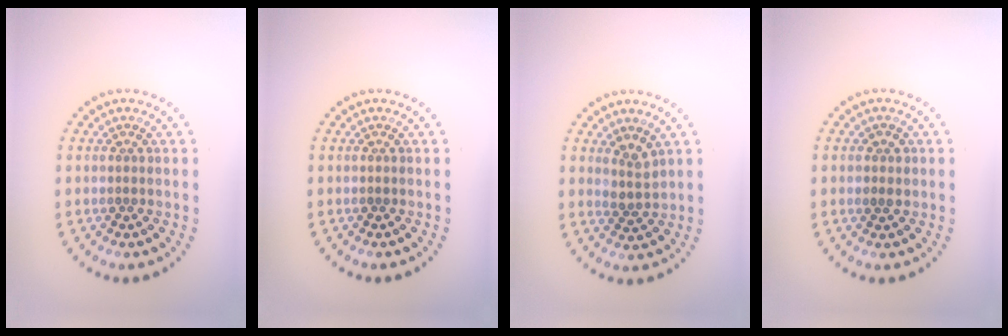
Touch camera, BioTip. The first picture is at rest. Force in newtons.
{"total": 0.0}
{"total": 2.0, "press": 1.5, "slide": 1.3}
{"total": 1.3, "press": 1.3, "slide": 0.2}